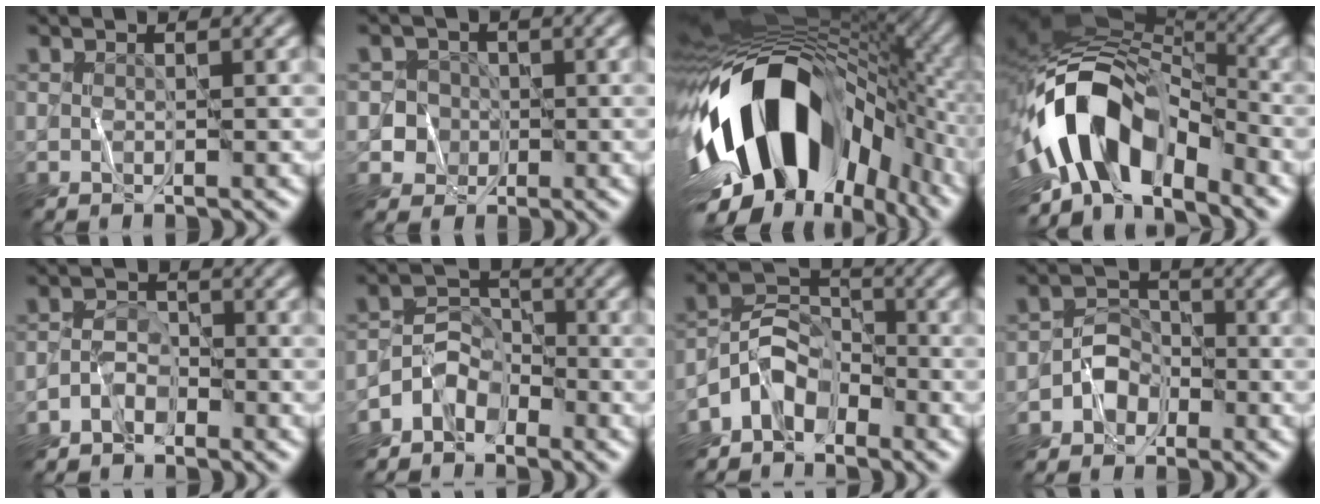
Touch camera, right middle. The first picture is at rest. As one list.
[{"total": 4.1, "force": [-1.5, 3.9, -0.1], "torque": [0.027, 0.000, -0.044]}, {"total": 17.1, "force": [-3.7, 10.5, 12.9], "torque": [-0.210, -0.008, -0.061]}, {"total": 12.4, "force": [-5.1, 7.2, 8.7], "torque": [-0.149, 0.005, -0.098]}, {"total": 2.1, "force": [-1.5, 1.2, 0.7], "torque": [-0.011, 0.009, -0.035]}, {"total": 3.5, "force": [-2.5, 2.2, 1.0], "torque": [-0.010, 0.005, -0.058]}, {"total": 4.3, "force": [-2.9, 2.6, 1.8], "torque": [-0.023, 0.005, -0.070]}, {"total": 2.4, "force": [-1.2, 2.0, 0.6], "torque": [0.001, 0.011, -0.027]}]